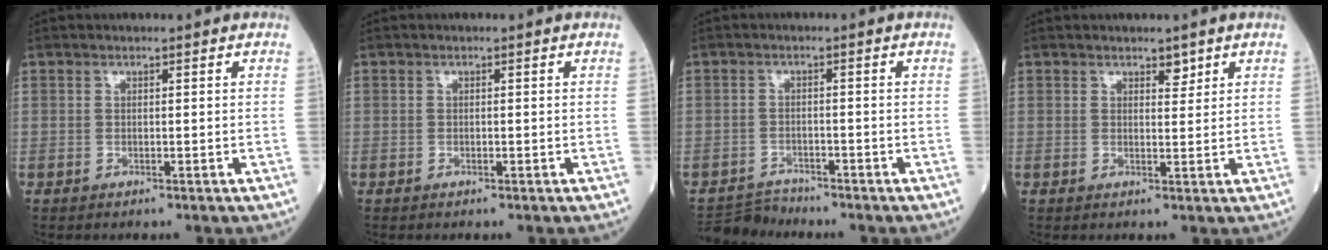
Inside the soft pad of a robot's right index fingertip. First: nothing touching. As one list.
[{"total": 0.0}, {"total": 3.4, "force": [-3.2, 0.1, -1.0], "torque": [0.021, -0.007, -0.057]}, {"total": 1.7, "force": [1.2, 0.7, 0.8], "torque": [-0.009, -0.003, 0.017]}]